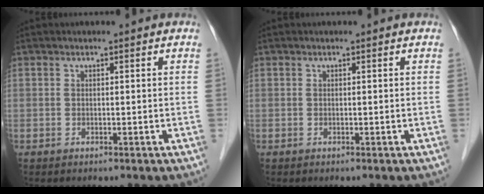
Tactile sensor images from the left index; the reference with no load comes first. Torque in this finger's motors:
{"motor_torque": [0.05, 0.02, -0.02, 0.00]}